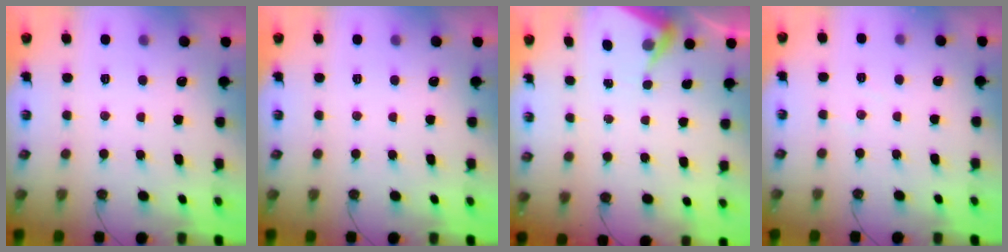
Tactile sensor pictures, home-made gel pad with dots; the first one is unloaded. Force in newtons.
{"total": 0.0}
{"total": 4.9, "press": 4.9, "slide": 0.1}
{"total": 4.5, "press": 4.4, "slide": 0.7}